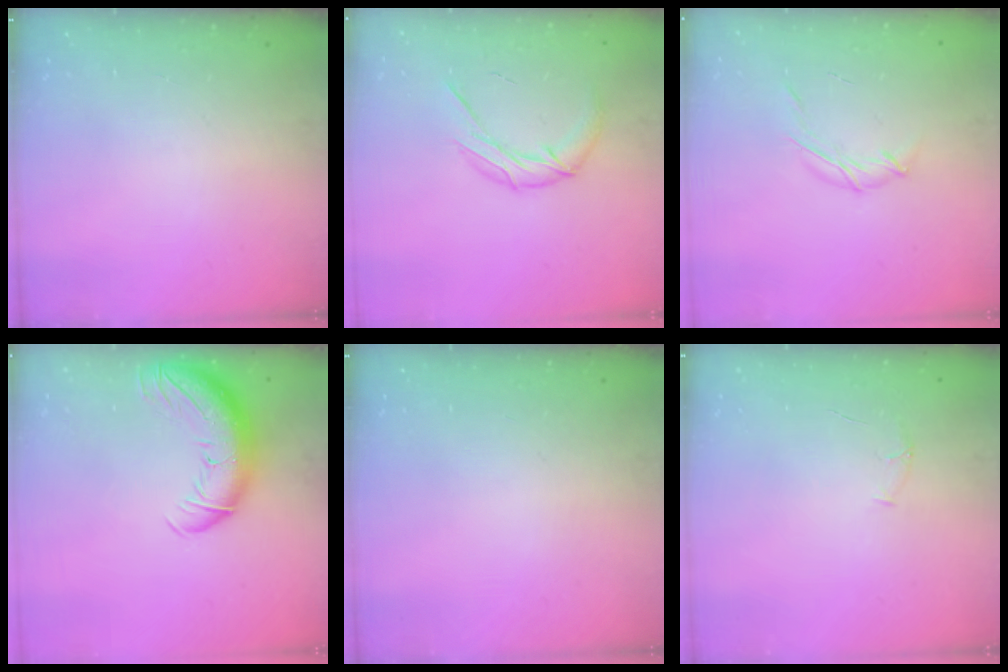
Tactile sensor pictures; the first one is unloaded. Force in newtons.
{"total": 10.4, "press": 10.4, "slide": 1.0}
{"total": 6.0, "press": 6.0, "slide": 0.8}
{"total": 14.0, "press": 13.6, "slide": 3.5}
{"total": 0.0}
{"total": 4.2, "press": 4.0, "slide": 1.3}